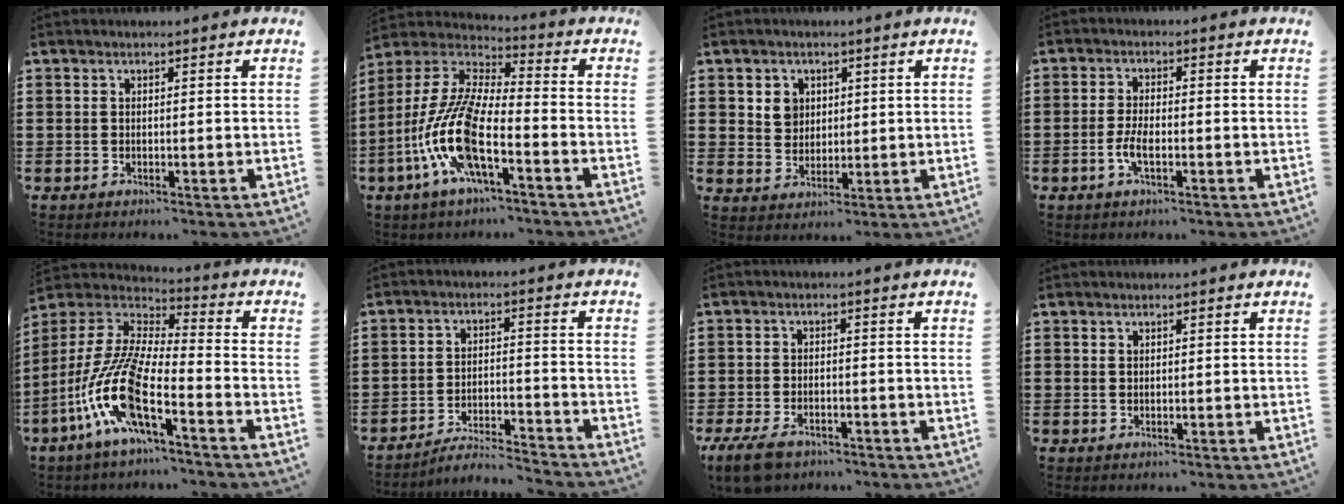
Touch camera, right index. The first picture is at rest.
{"total": 12.8, "force": [-6.2, 3.3, 10.7], "torque": [-0.260, -0.019, -0.132]}
{"total": 3.9, "force": [1.6, 3.4, 0.9], "torque": [-0.033, 0.012, 0.028]}
{"total": 3.3, "force": [-1.2, 1.0, 2.9], "torque": [-0.066, -0.006, -0.025]}
{"total": 13.0, "force": [-7.2, 2.6, 10.5], "torque": [-0.246, -0.019, -0.148]}
{"total": 4.9, "force": [-4.7, 0.2, 1.1], "torque": [-0.029, -0.001, -0.097]}
{"total": 4.1, "force": [-3.4, 1.4, 1.9], "torque": [-0.052, -0.006, -0.068]}
{"total": 0.7, "force": [0.4, 0.5, 0.2], "torque": [-0.005, 0.001, 0.009]}